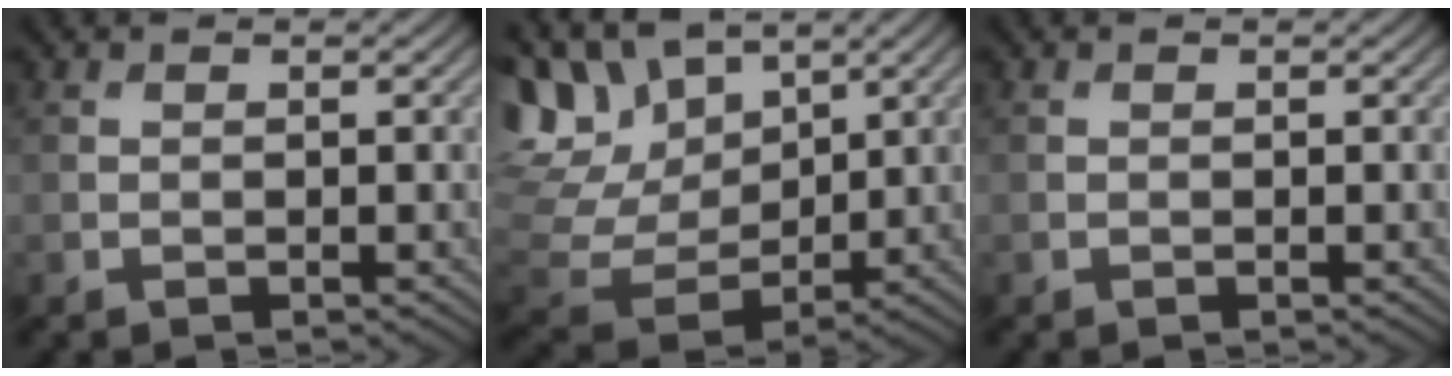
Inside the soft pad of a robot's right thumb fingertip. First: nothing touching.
{"total": 13.2, "force": [6.7, 8.2, 7.9], "torque": [-0.211, 0.029, 0.134]}
{"total": 0.0}